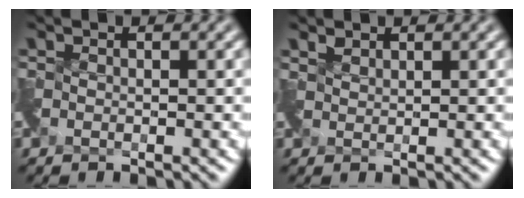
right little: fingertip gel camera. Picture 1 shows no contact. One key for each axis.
{"total": 1.1, "fx": 1.0, "fy": 0.0, "fz": -0.3, "tx": 0.000, "ty": 0.004, "tz": 0.027}